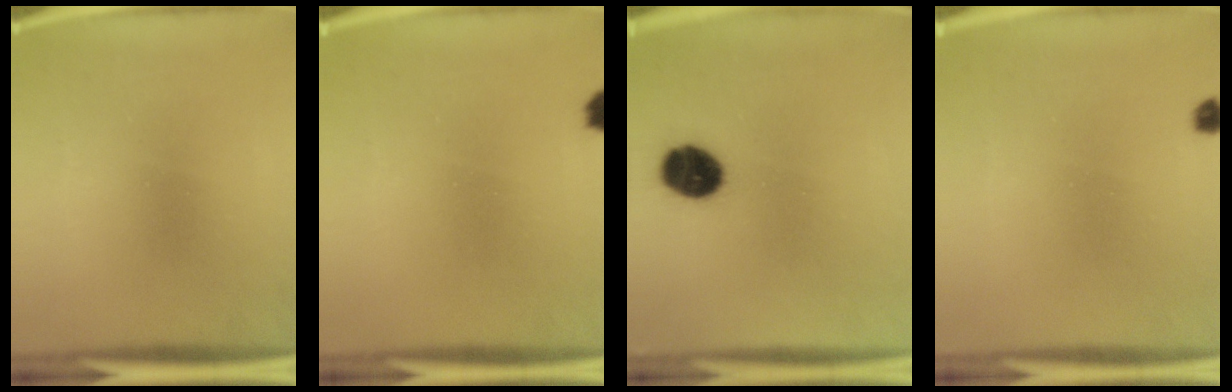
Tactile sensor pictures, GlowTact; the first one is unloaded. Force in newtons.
{"total": 2.7}
{"total": 9.4}
{"total": 1.4}